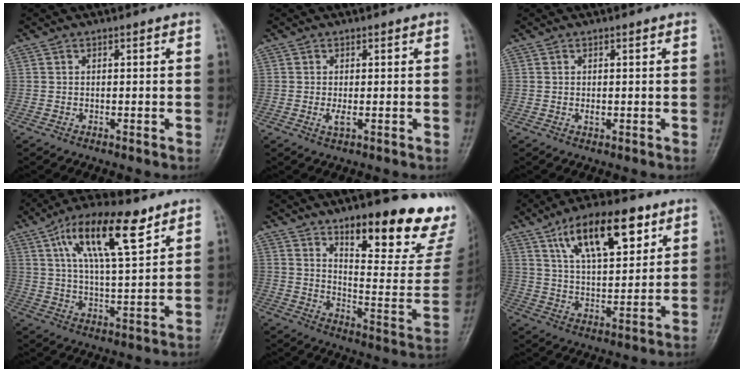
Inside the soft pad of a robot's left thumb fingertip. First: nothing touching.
{"total": 1.6, "force": [-0.1, 0.6, 1.5], "torque": [-0.032, -0.006, -0.001]}
{"total": 1.0, "force": [0.1, 0.7, 0.8], "torque": [-0.010, -0.002, 0.002]}
{"total": 15.7, "force": [8.1, 5.3, 12.3], "torque": [-0.191, -0.020, 0.142]}
{"total": 24.3, "force": [16.3, 7.4, 16.5], "torque": [-0.169, -0.103, 0.228]}
{"total": 16.5, "force": [8.8, 6.9, 12.1], "torque": [-0.167, -0.031, 0.151]}